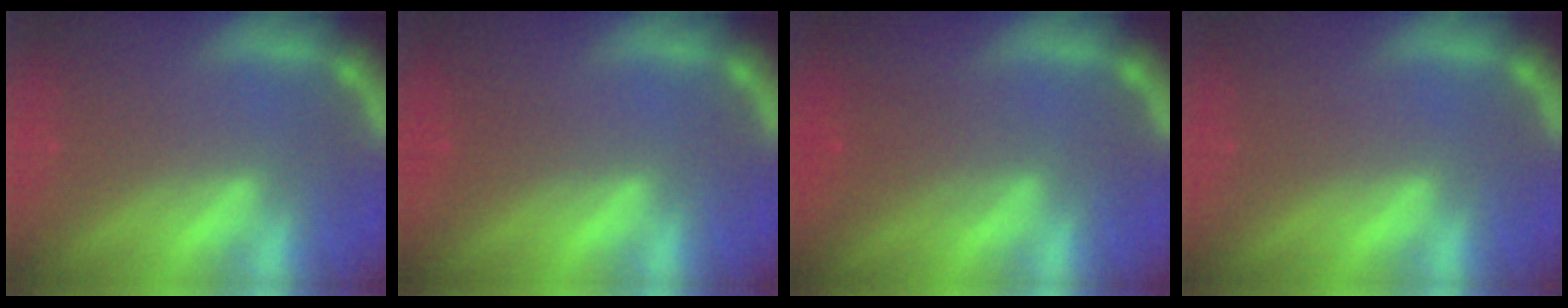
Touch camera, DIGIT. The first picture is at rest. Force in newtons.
{"total": 1.0}
{"total": 2.5}
{"total": 0.0}